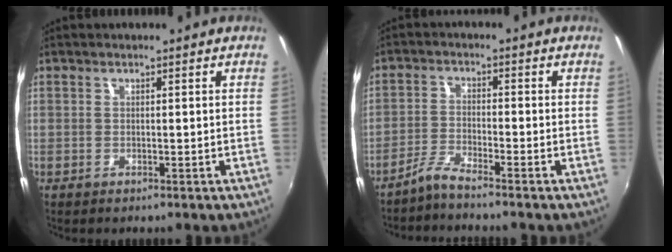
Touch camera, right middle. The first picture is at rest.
{"total": 3.2, "force": [-2.9, -0.8, 0.9], "torque": [-0.036, 0.000, -0.061]}